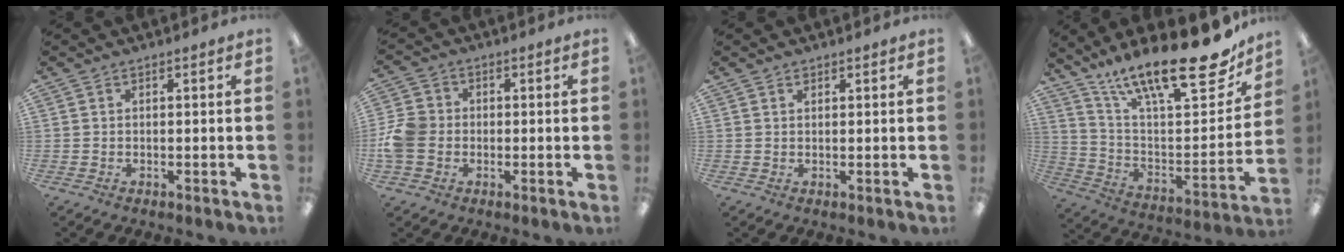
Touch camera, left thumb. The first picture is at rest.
{"total": 7.7, "force": [-1.2, 6.5, 3.9], "torque": [-0.096, 0.019, -0.020]}
{"total": 0.8, "force": [0.7, 0.4, 0.2], "torque": [0.003, -0.002, 0.010]}
{"total": 23.1, "force": [17.2, 6.4, 14.0], "torque": [-0.207, -0.122, 0.284]}